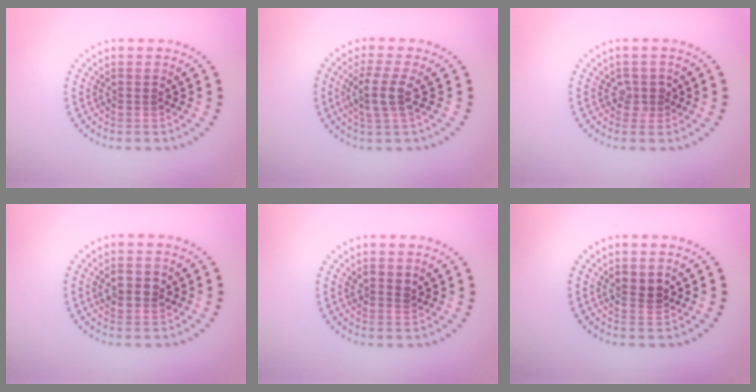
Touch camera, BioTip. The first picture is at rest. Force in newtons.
{"total": 2.7, "press": 2.2, "slide": 1.6}
{"total": 1.3, "press": 1.1, "slide": 0.7}
{"total": 2.1, "press": 2.1, "slide": 0.5}
{"total": 1.2, "press": 1.1, "slide": 0.4}
{"total": 1.5, "press": 1.4, "slide": 0.5}